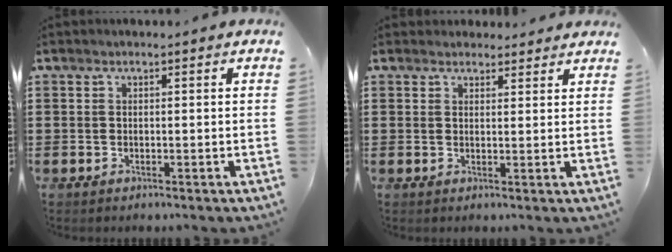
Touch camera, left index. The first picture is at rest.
{"total": 2.2, "force": [2.1, 0.7, 0.0], "torque": [0.002, -0.002, 0.039]}